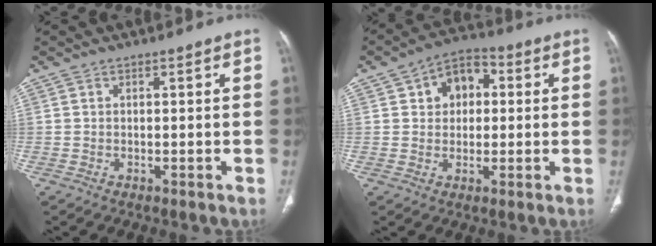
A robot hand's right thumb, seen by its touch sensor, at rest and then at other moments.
{"total": 8.6, "force": [2.1, 6.3, 5.5], "torque": [-0.052, 0.013, 0.024]}